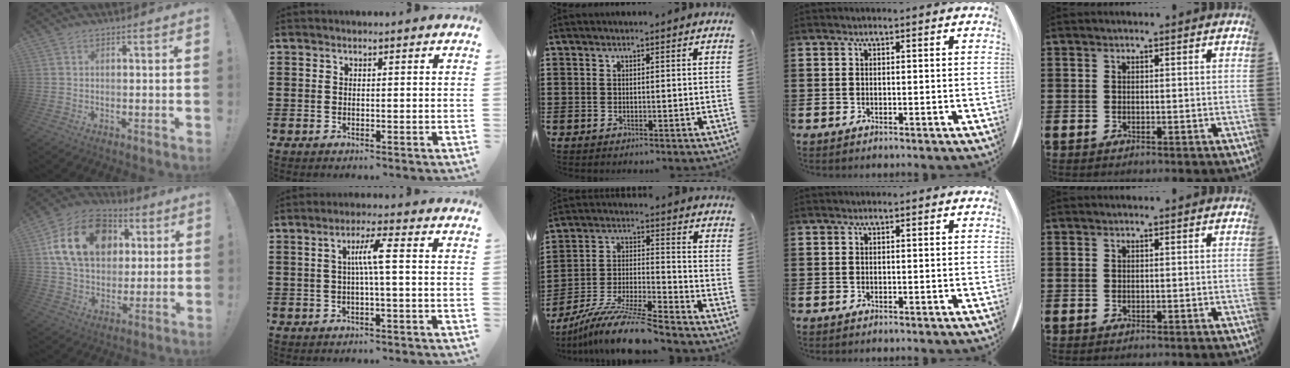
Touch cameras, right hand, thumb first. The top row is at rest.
{"thumb": {"total": 20.8, "force": [6.6, 15.0, 12.9], "torque": [-0.210, -0.011, 0.123]}, "index": {"total": 4.5, "force": [0.1, 0.1, 4.5], "torque": [-0.085, 0.004, -0.004]}, "middle": {"total": 10.9, "force": [-9.8, 0.2, 4.7], "torque": [-0.089, 0.011, -0.193]}}